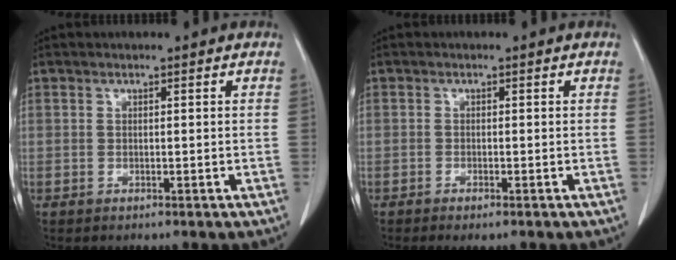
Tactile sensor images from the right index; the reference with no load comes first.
{"total": 1.8, "force": [-1.4, 0.3, 1.1], "torque": [-0.016, -0.003, -0.018]}